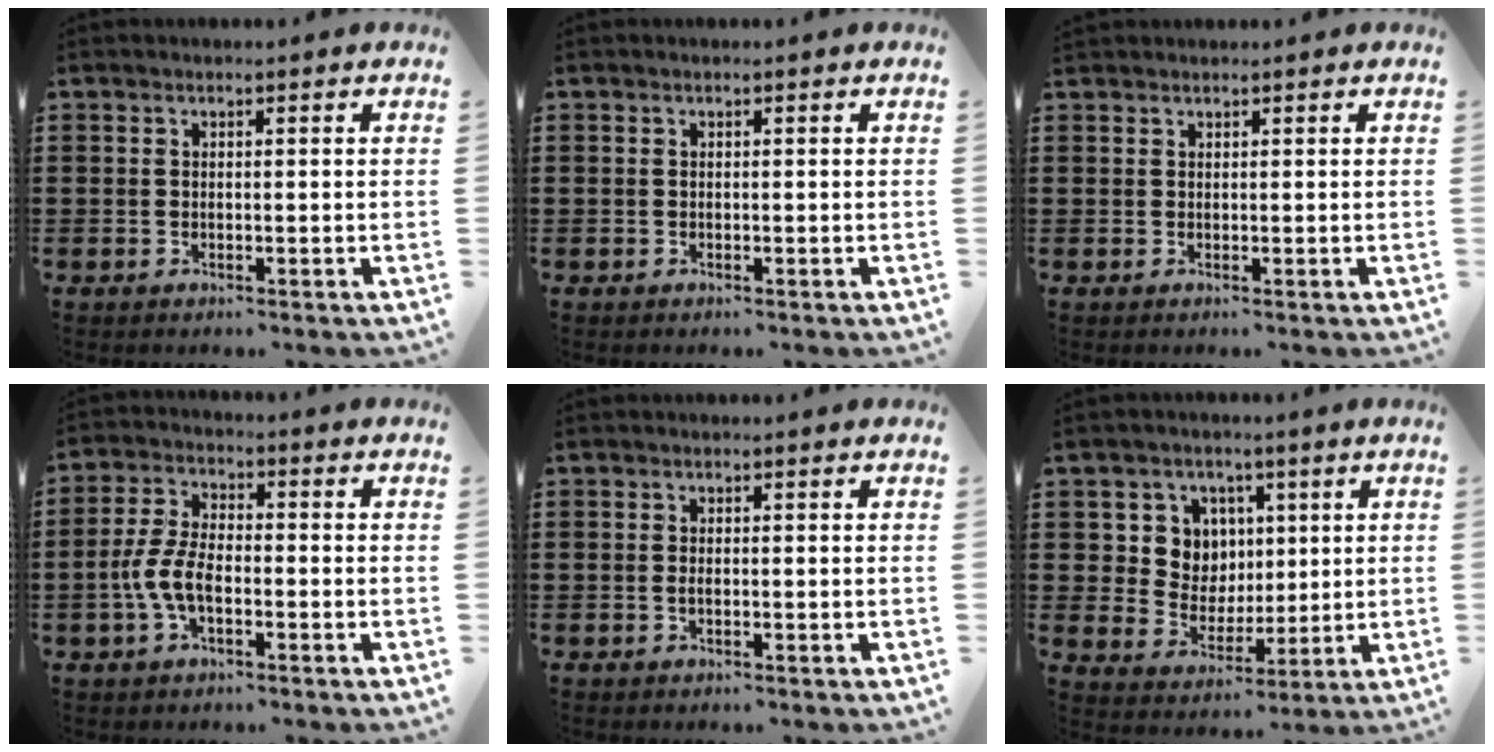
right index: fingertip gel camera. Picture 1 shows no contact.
{"total": 0.0}
{"total": 0.5, "force": [0.5, 0.1, -0.1], "torque": [0.002, 0.003, 0.010]}
{"total": 6.3, "force": [-2.0, 3.0, 5.1], "torque": [-0.121, -0.001, -0.044]}
{"total": 0.5, "force": [-0.1, 0.1, 0.5], "torque": [-0.010, -0.003, -0.002]}
{"total": 7.7, "force": [2.5, 7.0, 2.0], "torque": [-0.069, 0.011, 0.049]}